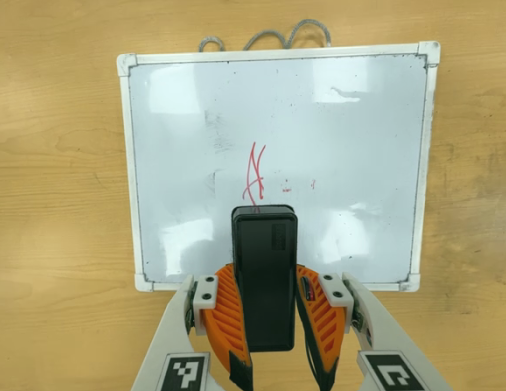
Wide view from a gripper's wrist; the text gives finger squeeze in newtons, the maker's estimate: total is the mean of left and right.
{"total": 8.8, "left": 7.5, "right": 10.1}